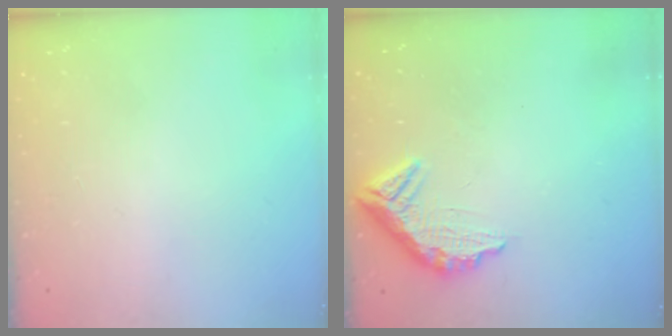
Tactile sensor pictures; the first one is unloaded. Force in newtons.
{"total": 10.8, "press": 10.8, "slide": 0.8}